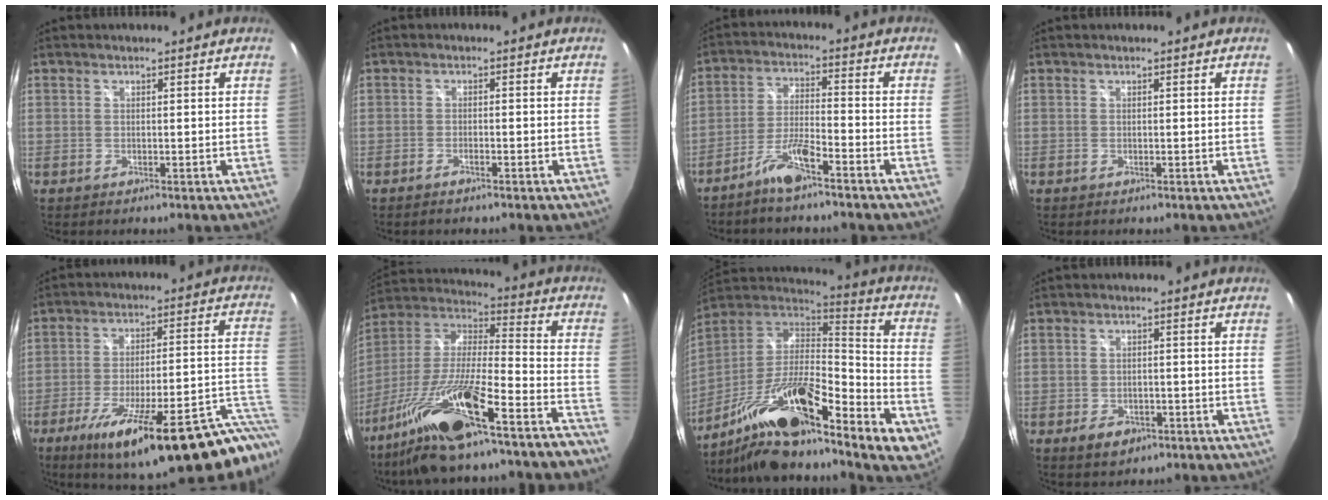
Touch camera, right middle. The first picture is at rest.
{"total": 1.5, "force": [-1.2, 0.2, 0.8], "torque": [-0.020, -0.002, -0.025]}
{"total": 6.4, "force": [-5.1, 0.5, 4.0], "torque": [-0.091, 0.006, -0.094]}
{"total": 0.0}
{"total": 27.5, "force": [-16.1, 4.6, 21.8], "torque": [-0.300, -0.037, -0.231]}
{"total": 24.2, "force": [-17.7, 2.3, 16.3], "torque": [-0.280, -0.036, -0.298]}
{"total": 23.1, "force": [-12.5, 5.5, 18.6], "torque": [-0.311, -0.030, -0.226]}
{"total": 4.4, "force": [-2.5, 2.9, 2.2], "torque": [-0.051, -0.006, -0.033]}